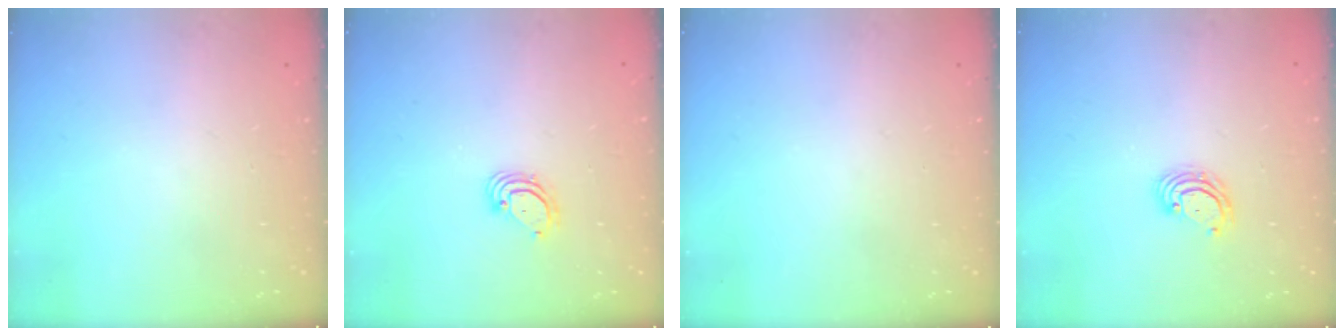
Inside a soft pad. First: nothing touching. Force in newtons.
{"total": 3.8, "press": 3.8, "slide": 0.1}
{"total": 0.0}
{"total": 4.2, "press": 4.2, "slide": 0.3}